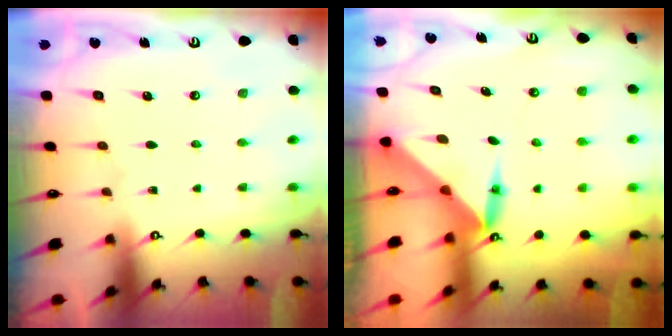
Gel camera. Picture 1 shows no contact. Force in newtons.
{"total": 3.8, "press": 3.8, "slide": 0.4}